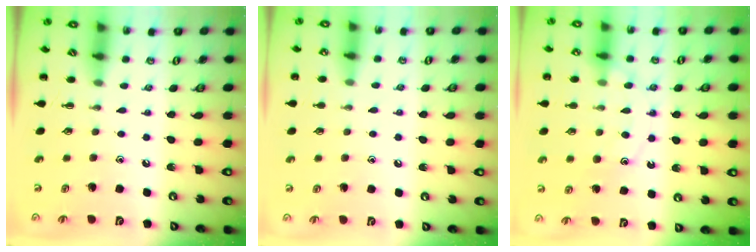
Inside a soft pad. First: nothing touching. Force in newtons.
{"total": 5.9, "press": 5.6, "slide": 1.9}
{"total": 12.8, "press": 12.7, "slide": 1.0}